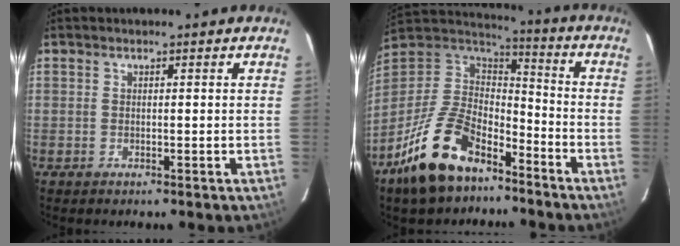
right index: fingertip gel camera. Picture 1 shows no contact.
{"total": 19.6, "force": [-12.2, 10.2, 11.5], "torque": [-0.248, 0.004, -0.213]}